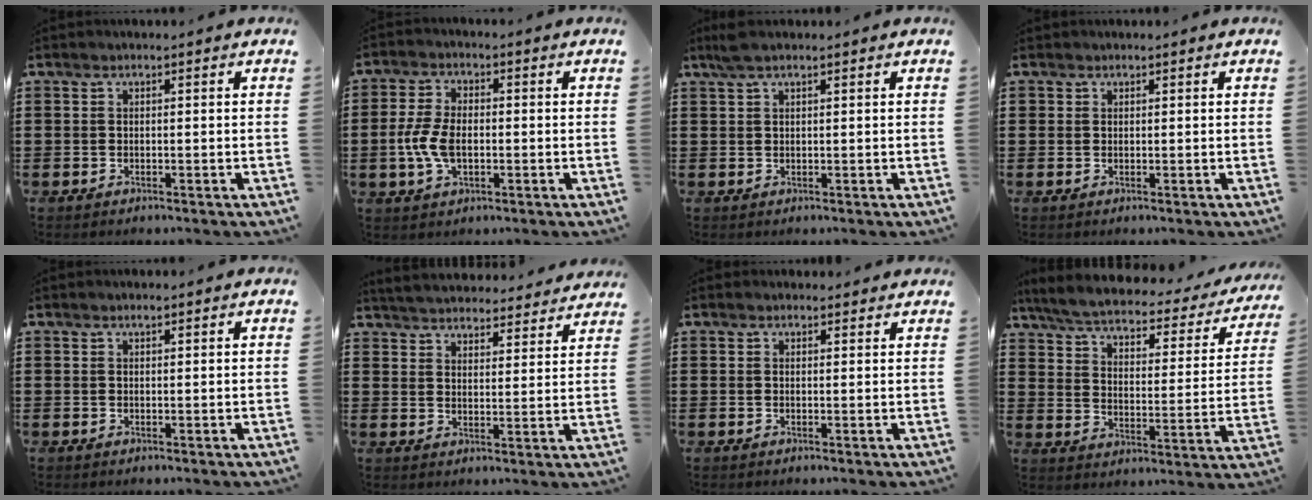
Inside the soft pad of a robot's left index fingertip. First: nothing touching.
{"total": 6.2, "force": [-0.9, 3.4, 5.1], "torque": [-0.119, 0.000, -0.020]}
{"total": 2.3, "force": [1.5, 0.4, 1.6], "torque": [-0.034, 0.004, 0.027]}
{"total": 0.9, "force": [0.6, 0.7, 0.1], "torque": [-0.004, 0.003, 0.012]}
{"total": 0.7, "force": [0.4, 0.2, 0.5], "torque": [-0.010, 0.000, 0.009]}
{"total": 4.3, "force": [4.3, 0.0, 0.0], "torque": [-0.023, -0.030, 0.075]}
{"total": 1.1, "force": [1.1, 0.4, 0.1], "torque": [-0.005, 0.003, 0.021]}
{"total": 4.1, "force": [3.5, 0.7, 2.1], "torque": [-0.058, -0.028, 0.052]}